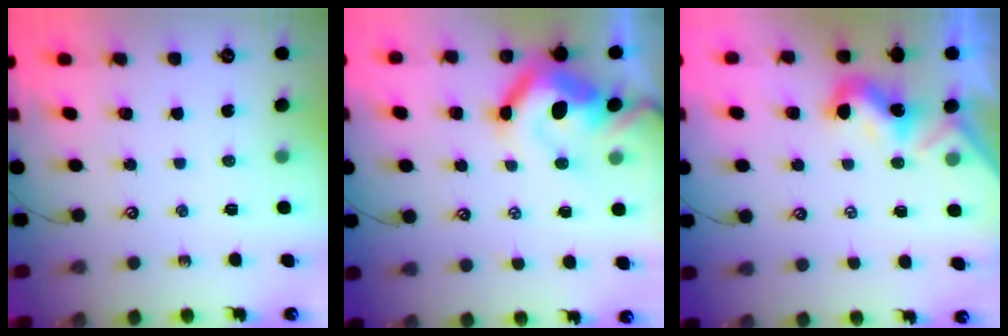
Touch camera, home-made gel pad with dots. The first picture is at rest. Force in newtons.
{"total": 12.8, "press": 12.7, "slide": 2.0}
{"total": 2.0, "press": 1.9, "slide": 0.5}